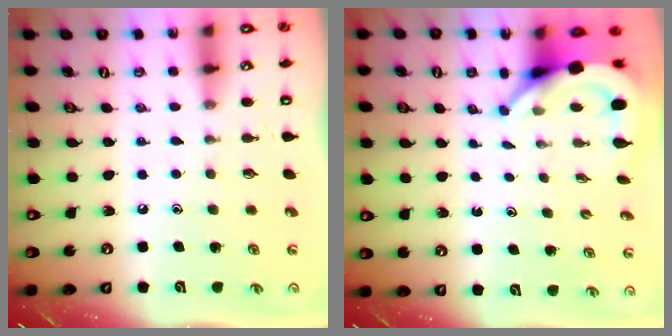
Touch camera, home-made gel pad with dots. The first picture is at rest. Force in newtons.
{"total": 5.5, "press": 5.4, "slide": 0.7}